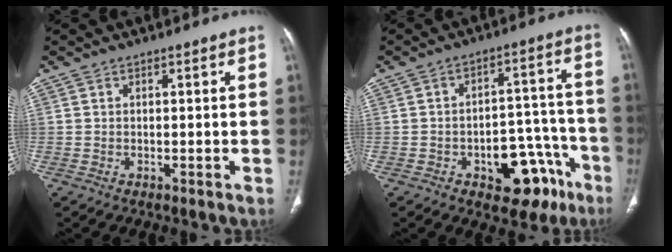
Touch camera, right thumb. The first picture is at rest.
{"total": 14.3, "force": [-7.0, 8.1, 9.4], "torque": [-0.077, 0.061, -0.085]}